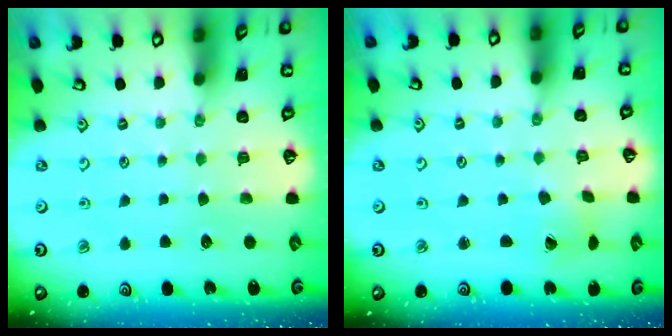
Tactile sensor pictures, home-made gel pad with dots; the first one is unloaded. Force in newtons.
{"total": 1.4, "press": 1.4, "slide": 0.2}